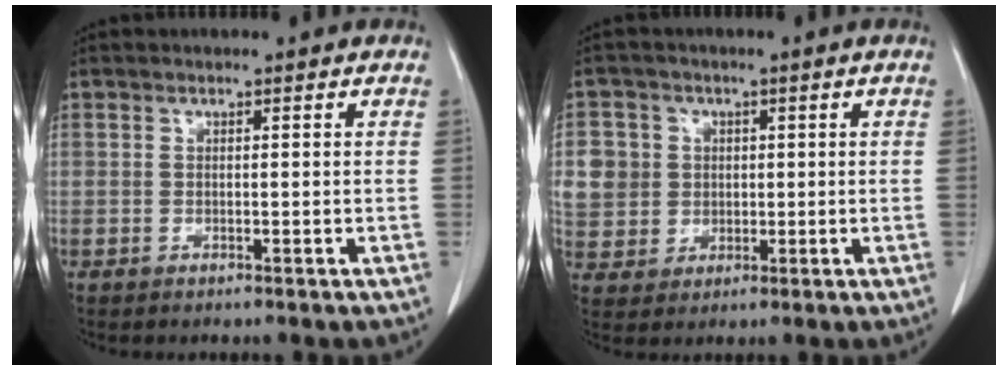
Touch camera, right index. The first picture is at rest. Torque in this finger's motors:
{"motor_torque": [0.42, 0.19, 0.16, 0.03]}